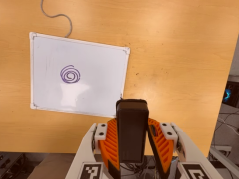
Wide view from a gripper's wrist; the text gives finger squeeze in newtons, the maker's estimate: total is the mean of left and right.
{"total": 4.4, "left": 3.4, "right": 5.4}